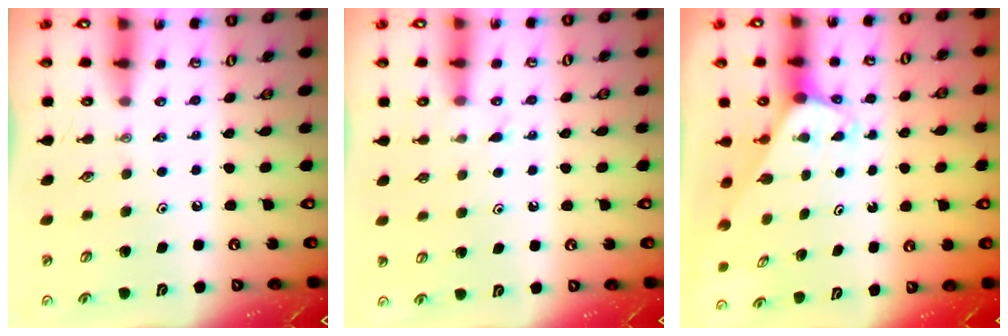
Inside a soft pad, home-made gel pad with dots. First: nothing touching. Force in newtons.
{"total": 5.0, "press": 4.9, "slide": 0.3}
{"total": 1.8, "press": 1.8, "slide": 0.1}